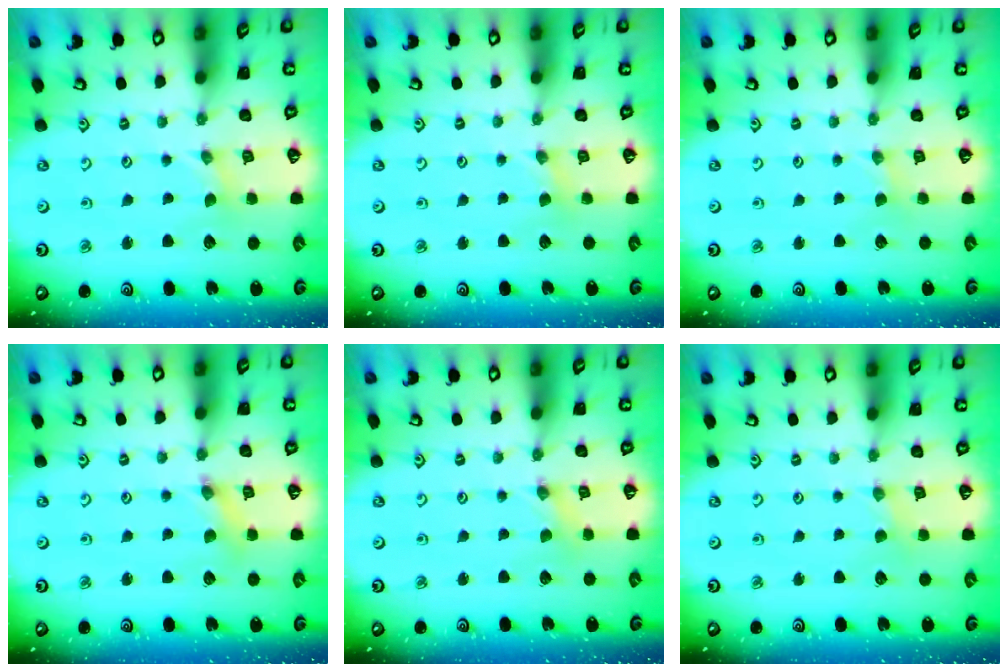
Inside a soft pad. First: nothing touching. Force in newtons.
{"total": 1.1, "press": 1.1, "slide": 0.2}
{"total": 0.0}
{"total": 2.5, "press": 2.5, "slide": 0.3}
{"total": 0.0}
{"total": 0.7, "press": 0.7, "slide": 0.2}